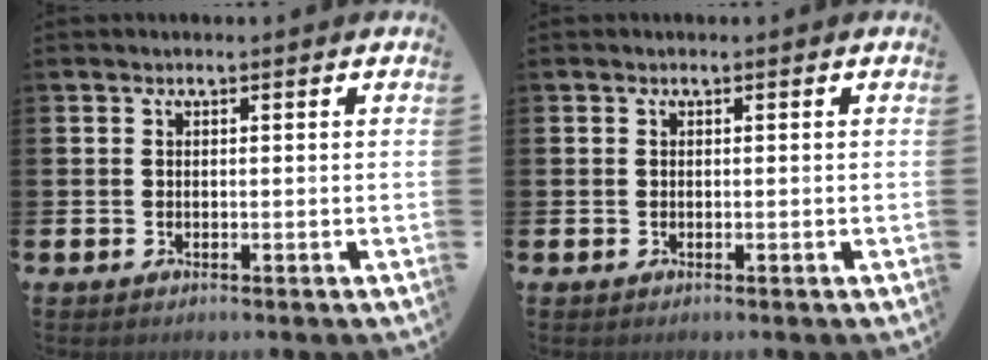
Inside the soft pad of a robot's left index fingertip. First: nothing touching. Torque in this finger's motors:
{"motor_torque": [-0.03, 0.02, -0.10, 0.02]}